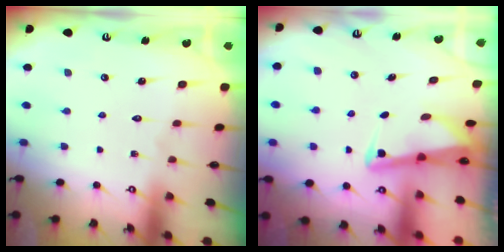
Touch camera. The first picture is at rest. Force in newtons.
{"total": 3.0, "press": 3.0, "slide": 0.4}